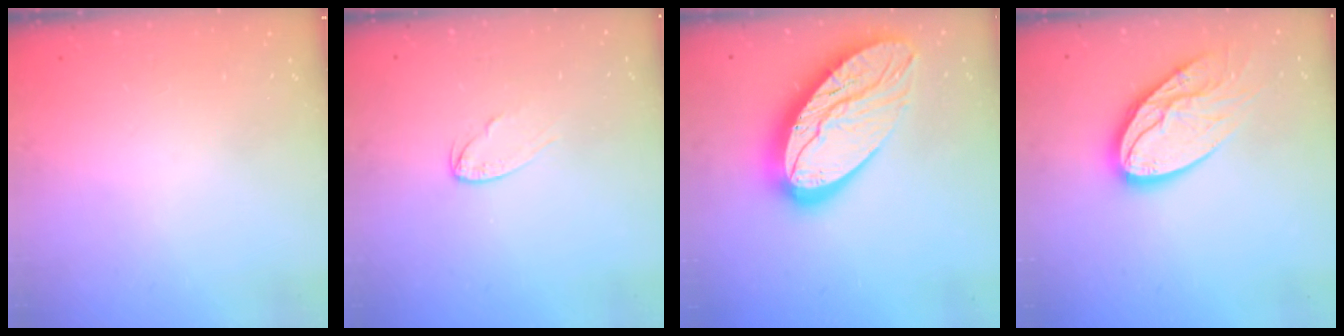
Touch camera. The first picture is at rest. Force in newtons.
{"total": 4.5, "press": 4.5, "slide": 0.4}
{"total": 22.8, "press": 22.7, "slide": 1.6}
{"total": 15.6, "press": 15.5, "slide": 1.7}